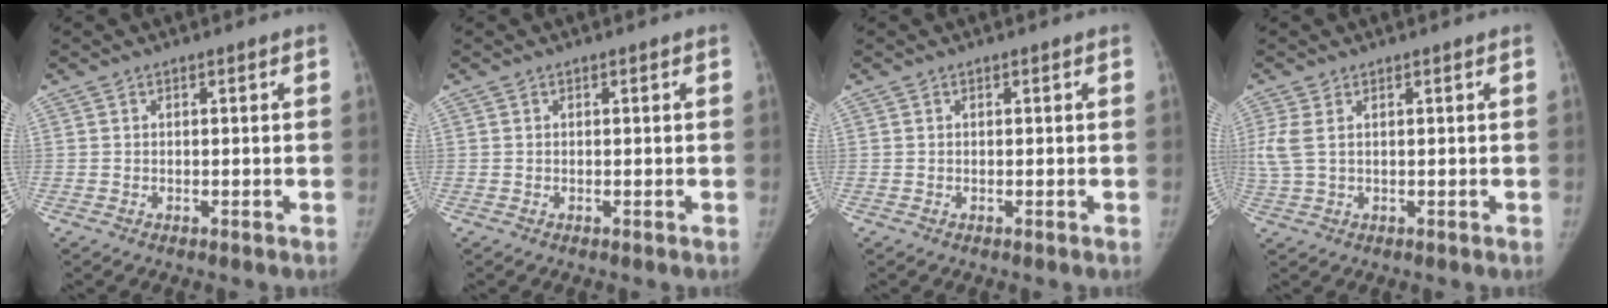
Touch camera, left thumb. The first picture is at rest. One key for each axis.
{"total": 0.0}
{"total": 0.0}
{"total": 4.1, "fx": 0.9, "fy": 2.3, "fz": 3.3, "tx": -0.108, "ty": 0.010, "tz": 0.025}